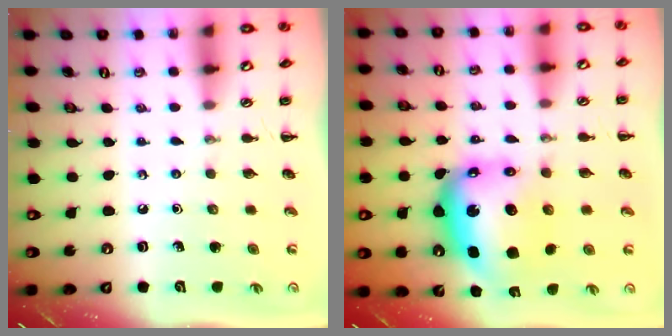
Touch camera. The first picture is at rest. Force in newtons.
{"total": 10.2, "press": 9.8, "slide": 3.0}